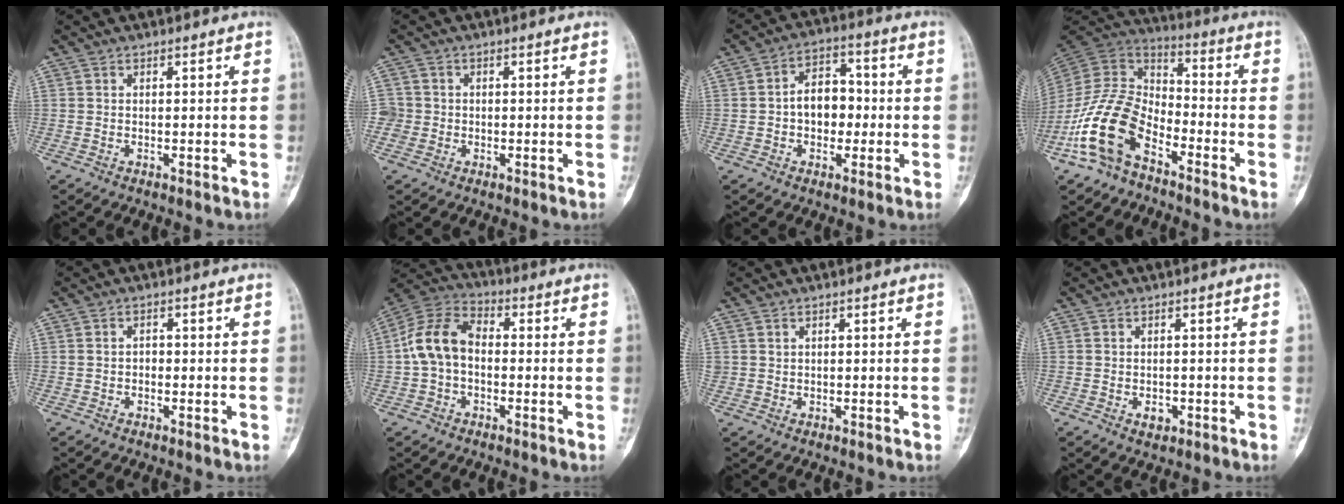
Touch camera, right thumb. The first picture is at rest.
{"total": 2.8, "force": [-0.5, 2.7, 0.1], "torque": [0.015, 0.009, -0.014]}
{"total": 8.3, "force": [-0.7, 6.0, 5.7], "torque": [-0.054, 0.027, -0.021]}
{"total": 15.7, "force": [-8.5, 8.8, 9.8], "torque": [-0.185, 0.069, -0.176]}
{"total": 1.1, "force": [-0.4, 0.9, 0.6], "torque": [0.002, 0.005, -0.010]}
{"total": 10.3, "force": [-0.7, 7.1, 7.5], "torque": [-0.142, 0.032, -0.029]}
{"total": 0.8, "force": [0.4, 0.6, 0.1], "torque": [0.011, 0.000, 0.006]}
{"total": 2.0, "force": [-0.7, 1.4, 1.3], "torque": [-0.011, 0.003, -0.007]}